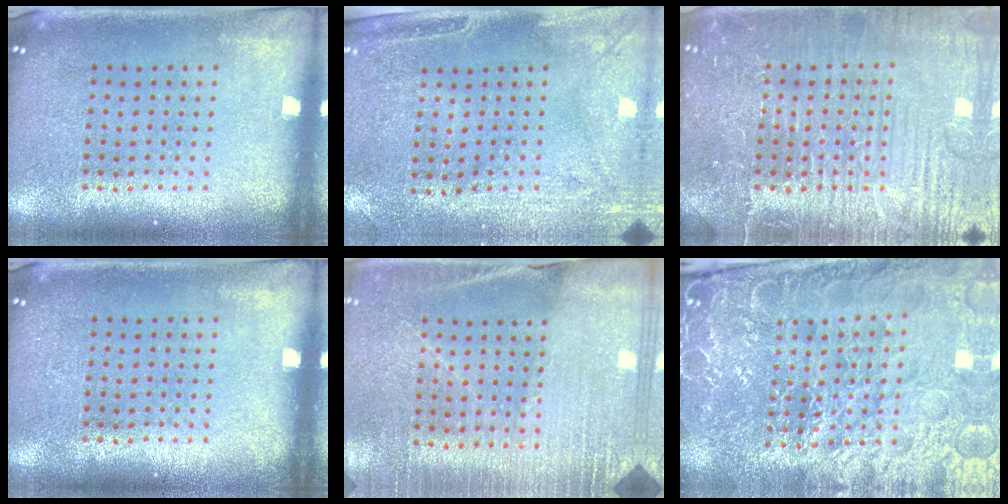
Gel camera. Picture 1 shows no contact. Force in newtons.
{"total": 3.0, "press": 2.3, "slide": 1.8}
{"total": 4.7, "press": 4.7, "slide": 0.6}
{"total": 0.0}
{"total": 2.8, "press": 2.8, "slide": 0.2}
{"total": 5.0, "press": 4.8, "slide": 1.5}